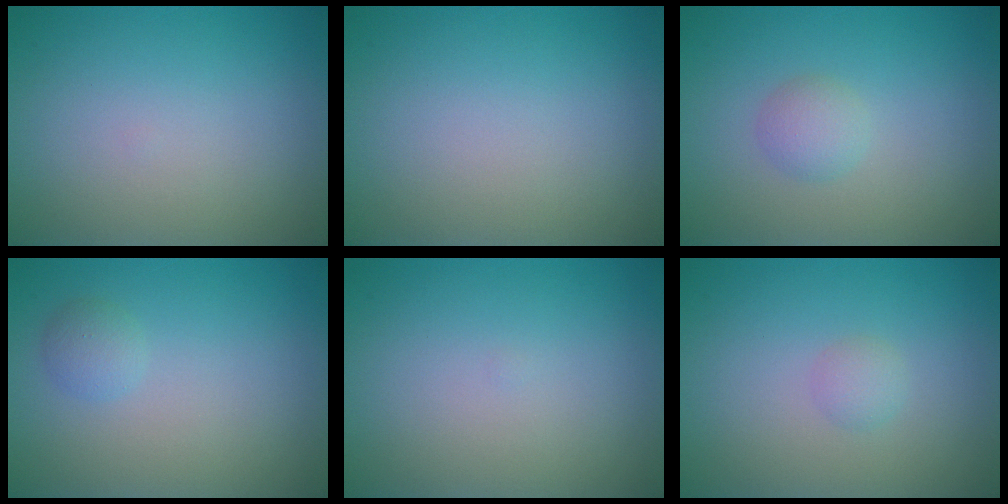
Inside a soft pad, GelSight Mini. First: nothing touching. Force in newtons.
{"total": 0.0}
{"total": 1.6, "press": 1.6, "slide": 0.1}
{"total": 1.2, "press": 1.2, "slide": 0.1}
{"total": 0.0}
{"total": 1.0, "press": 1.0, "slide": 0.1}